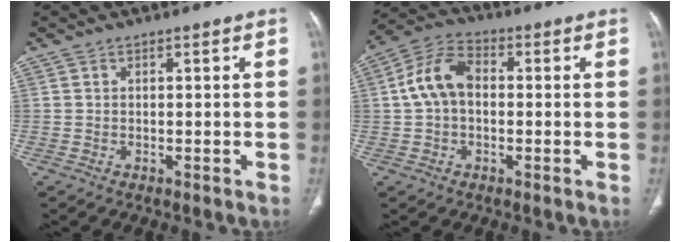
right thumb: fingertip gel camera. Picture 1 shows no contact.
{"total": 9.0, "force": [0.3, 6.1, 6.6], "torque": [-0.125, 0.028, -0.003]}